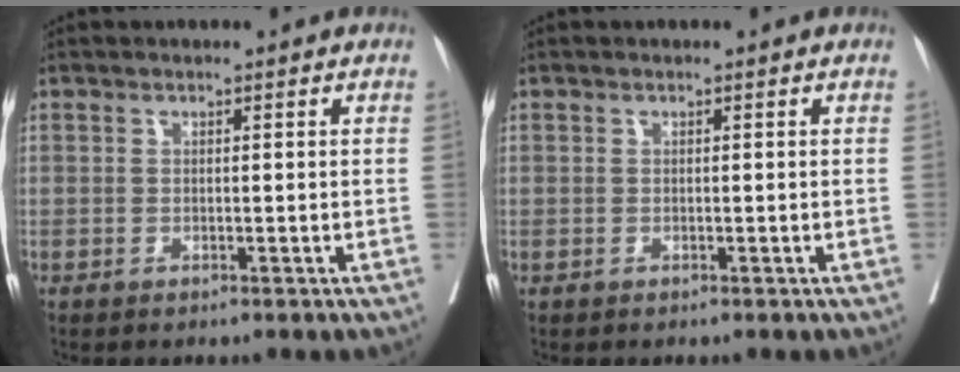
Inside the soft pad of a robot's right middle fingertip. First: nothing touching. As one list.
[{"total": 0.0}]